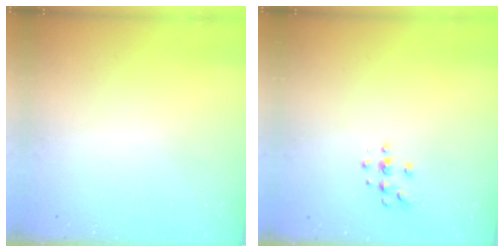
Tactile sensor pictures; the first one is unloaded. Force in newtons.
{"total": 3.9, "press": 3.8, "slide": 0.4}